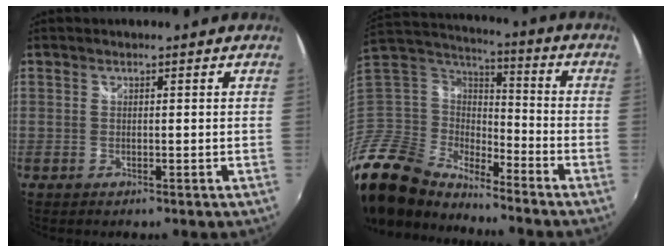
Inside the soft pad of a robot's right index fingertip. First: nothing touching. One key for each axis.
{"total": 18.4, "fx": -14.8, "fy": 8.9, "fz": 6.5, "tx": -0.177, "ty": -0.001, "tz": -0.300}